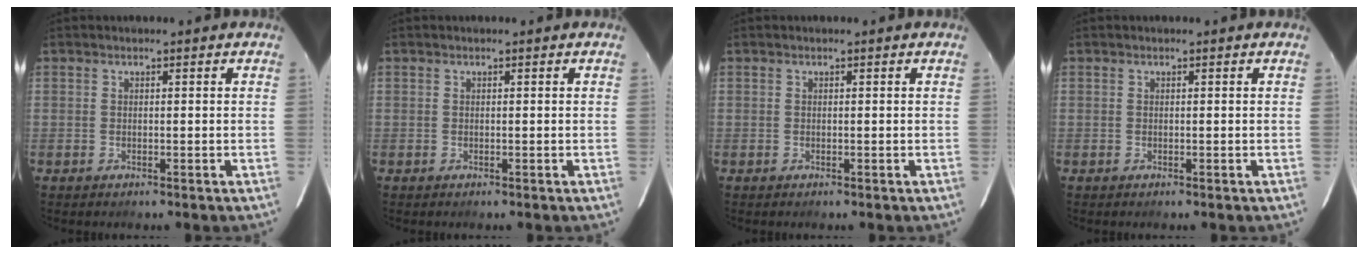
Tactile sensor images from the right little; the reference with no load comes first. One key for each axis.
{"total": 0.0}
{"total": 0.0}
{"total": 0.0}